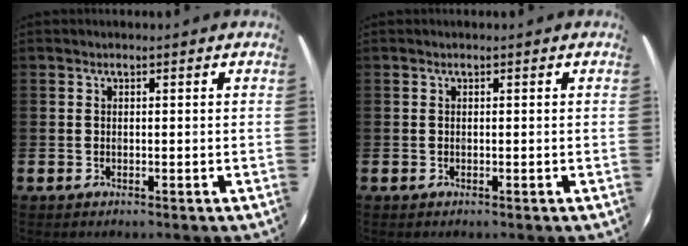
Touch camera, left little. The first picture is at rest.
{"total": 0.0}